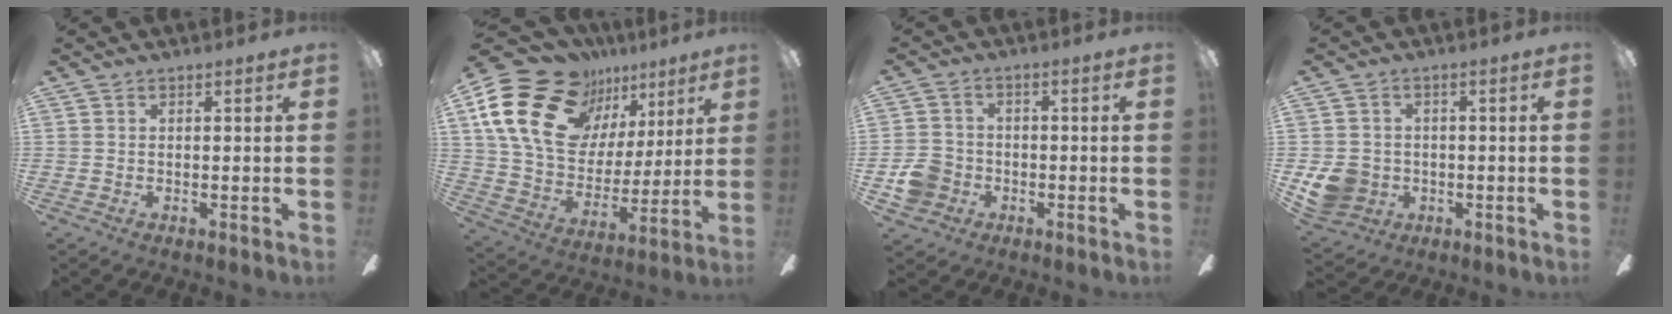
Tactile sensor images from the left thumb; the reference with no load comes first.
{"total": 23.7, "force": [12.9, 15.5, 12.4], "torque": [-0.237, -0.072, 0.242]}
{"total": 7.3, "force": [-2.6, 6.4, 2.4], "torque": [-0.054, 0.027, -0.046]}
{"total": 8.6, "force": [-1.8, 7.8, 3.2], "torque": [-0.073, 0.016, -0.029]}